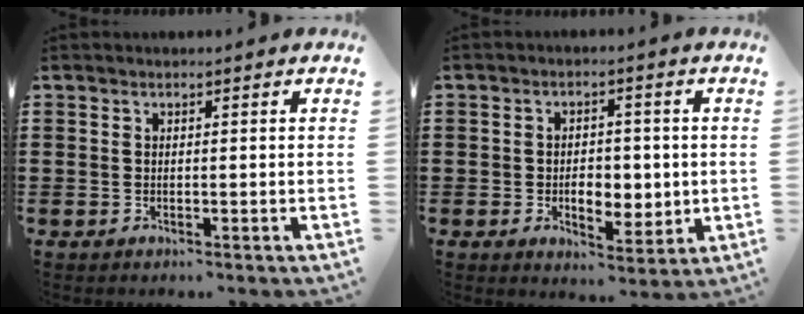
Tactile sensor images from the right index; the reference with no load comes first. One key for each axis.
{"total": 5.5, "fx": -0.5, "fy": 3.6, "fz": 4.1, "tx": -0.067, "ty": 0.004, "tz": -0.014}